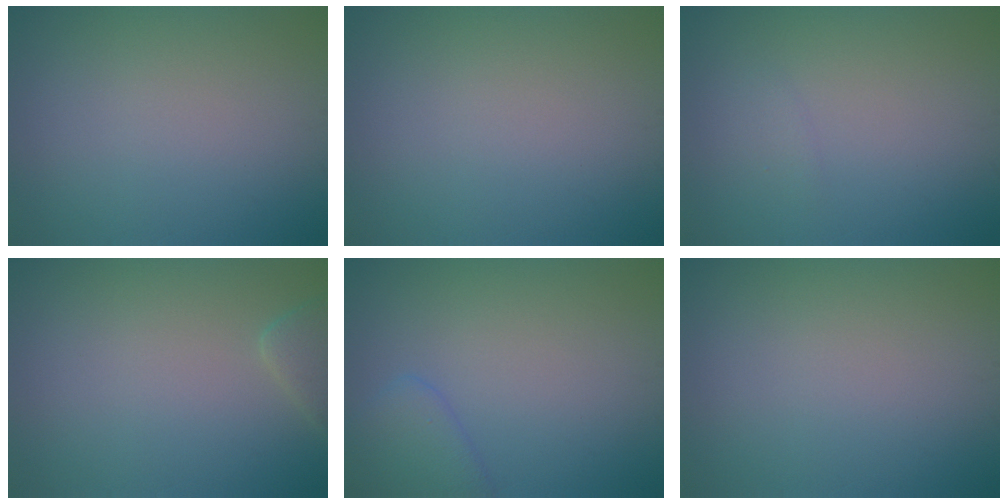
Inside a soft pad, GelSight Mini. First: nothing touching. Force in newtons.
{"total": 0.0}
{"total": 0.6, "press": 0.6, "slide": 0.0}
{"total": 1.8, "press": 1.8, "slide": 0.2}
{"total": 2.5, "press": 2.5, "slide": 0.2}
{"total": 0.0}